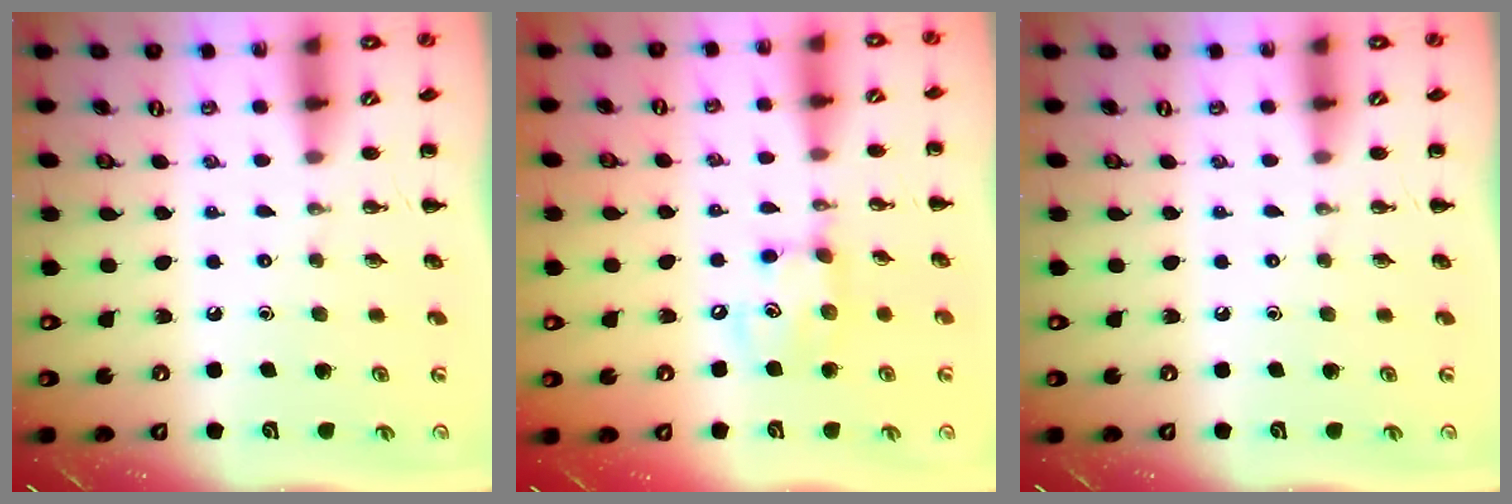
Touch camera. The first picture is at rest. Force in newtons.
{"total": 8.4, "press": 8.3, "slide": 1.2}
{"total": 0.0}